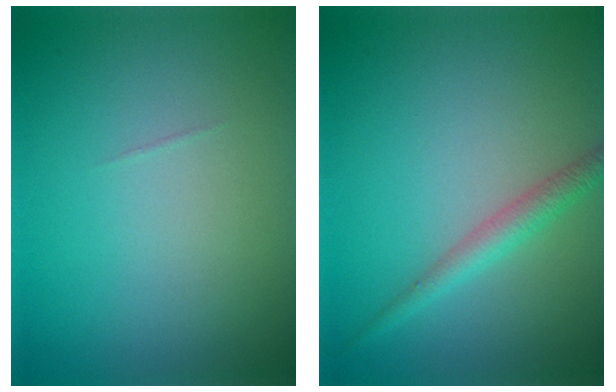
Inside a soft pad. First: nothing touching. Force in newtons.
{"total": 2.1, "press": 2.1, "slide": 0.1}